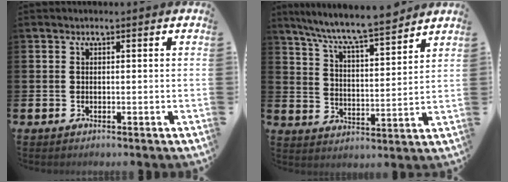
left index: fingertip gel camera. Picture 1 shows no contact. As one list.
[{"total": 8.3, "force": [7.9, 0.3, 2.7], "torque": [-0.081, -0.056, 0.137]}]